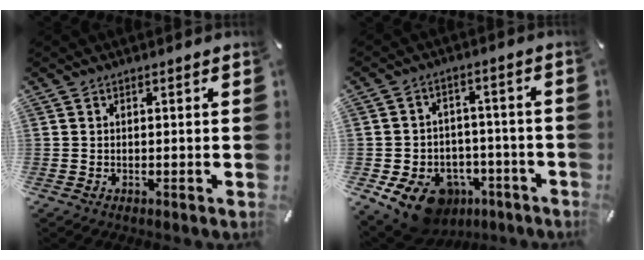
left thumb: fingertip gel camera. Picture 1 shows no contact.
{"total": 12.6, "force": [-7.3, 8.8, 5.5], "torque": [-0.092, 0.053, -0.119]}